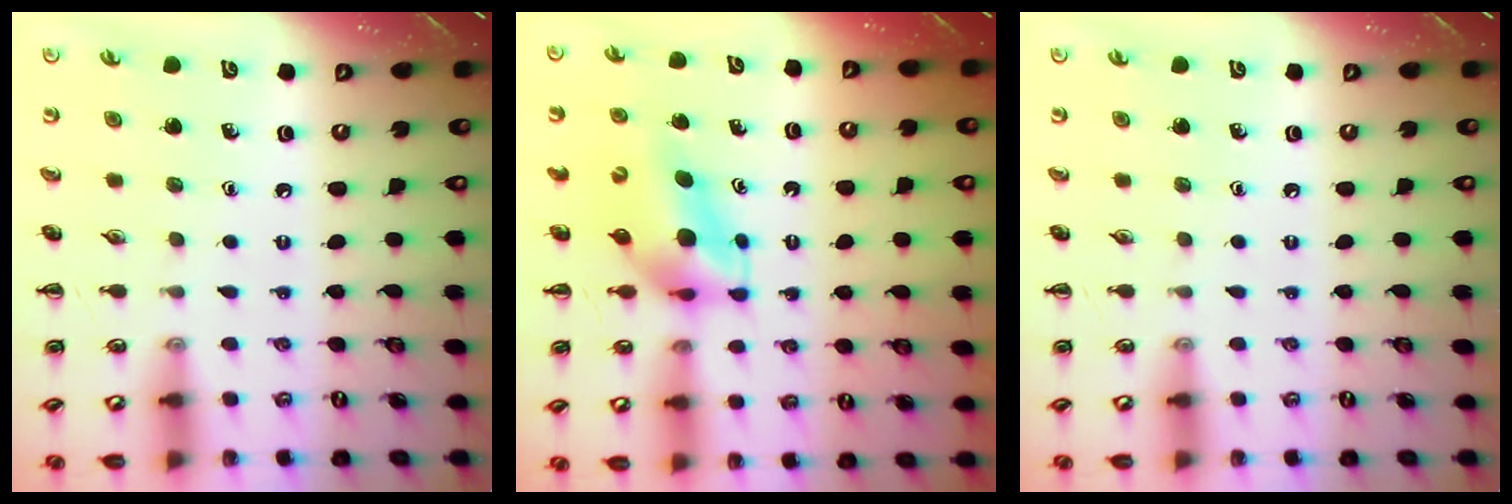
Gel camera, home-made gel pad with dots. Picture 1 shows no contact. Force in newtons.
{"total": 4.9, "press": 4.7, "slide": 1.1}
{"total": 0.0}